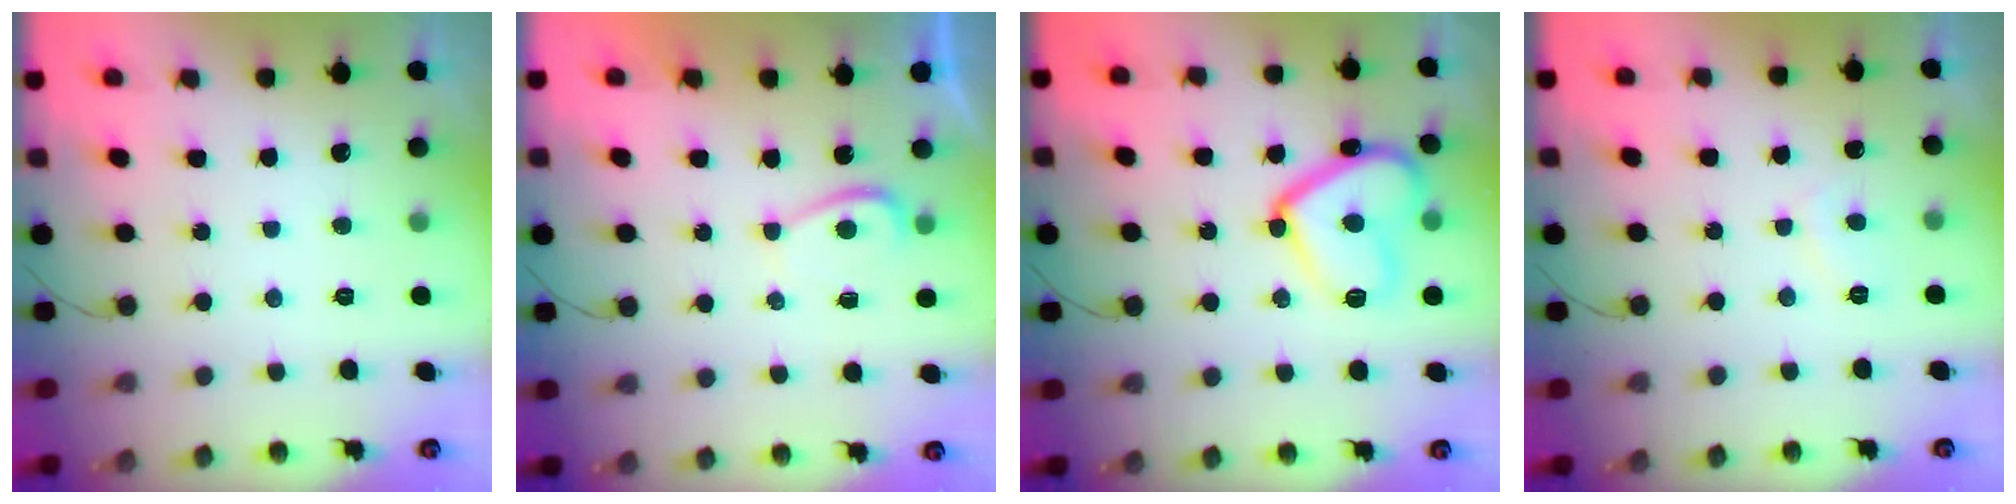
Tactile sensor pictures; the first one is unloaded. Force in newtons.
{"total": 1.4, "press": 1.3, "slide": 0.5}
{"total": 16.1, "press": 16.0, "slide": 1.5}
{"total": 2.2, "press": 2.1, "slide": 0.7}